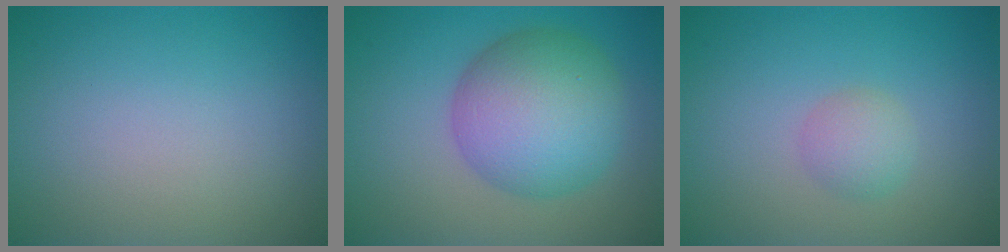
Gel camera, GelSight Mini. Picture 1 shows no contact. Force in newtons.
{"total": 8.8, "press": 8.8, "slide": 0.1}
{"total": 1.7, "press": 1.7, "slide": 0.1}